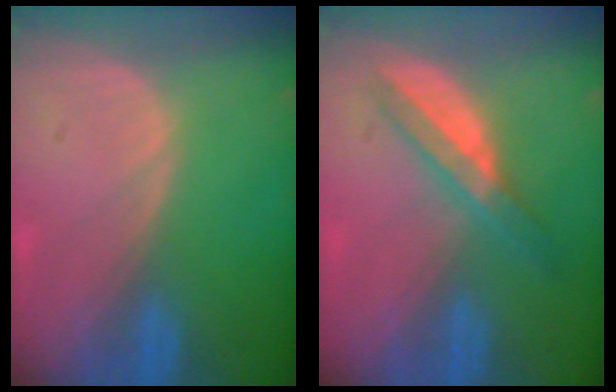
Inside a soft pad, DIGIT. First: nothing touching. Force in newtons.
{"total": 5.8, "press": 5.2, "slide": 2.6}